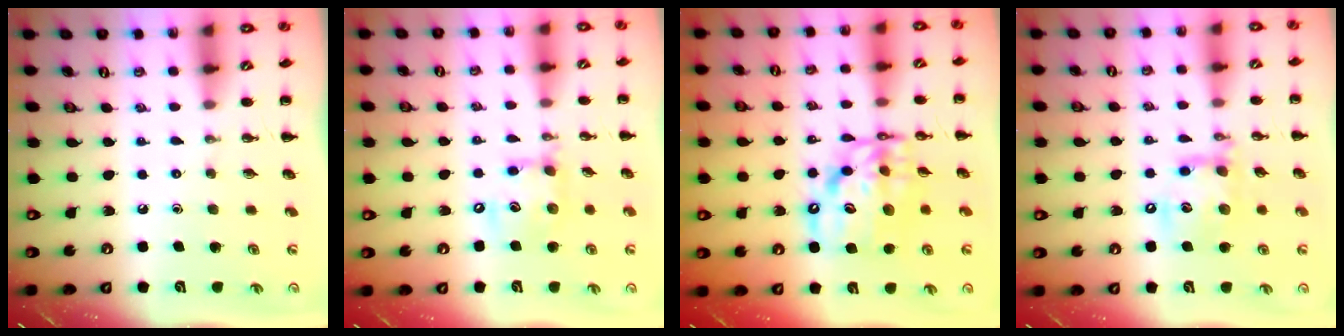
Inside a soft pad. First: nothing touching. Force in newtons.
{"total": 12.2, "press": 12.0, "slide": 1.9}
{"total": 13.3, "press": 12.9, "slide": 3.3}
{"total": 14.6, "press": 14.3, "slide": 2.8}